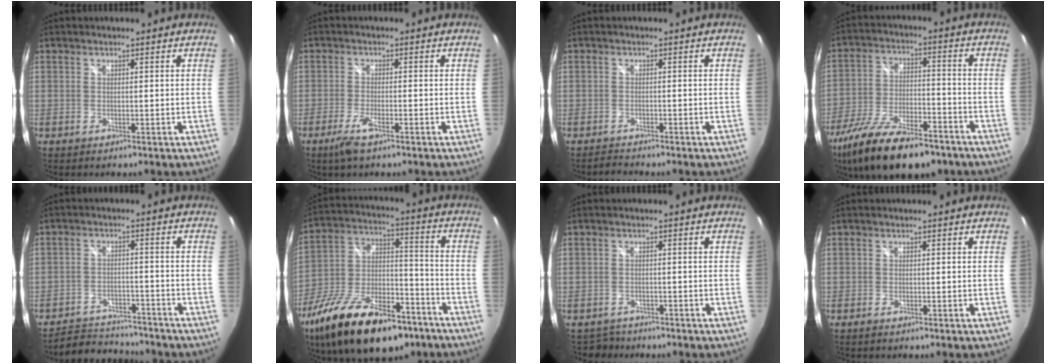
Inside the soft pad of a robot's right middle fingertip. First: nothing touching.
{"total": 4.3, "force": [-2.8, 0.8, 3.2], "torque": [-0.080, -0.009, -0.053]}
{"total": 1.4, "force": [-1.3, 0.1, -0.2], "torque": [-0.006, 0.000, -0.026]}
{"total": 19.9, "force": [-14.4, 6.8, 11.9], "torque": [-0.235, -0.045, -0.237]}
{"total": 10.2, "force": [-9.4, 3.0, 2.3], "torque": [-0.066, 0.013, -0.134]}
{"total": 24.4, "force": [-15.0, 10.9, 15.9], "torque": [-0.300, -0.015, -0.239]}
{"total": 2.5, "force": [-2.0, 1.5, -0.3], "torque": [-0.002, 0.004, -0.033]}
{"total": 0.7, "force": [-0.5, 0.2, 0.4], "torque": [-0.008, -0.002, -0.011]}